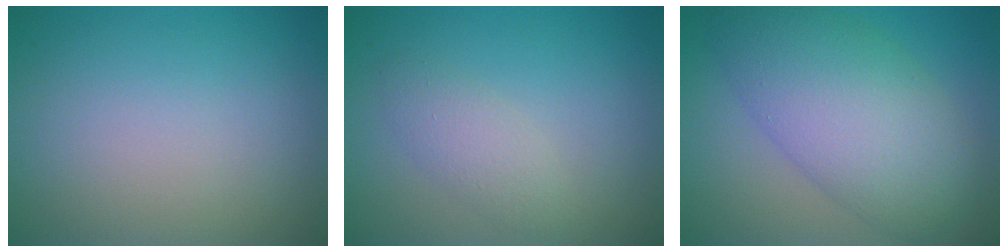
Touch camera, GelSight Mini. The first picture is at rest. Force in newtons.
{"total": 2.2, "press": 2.2, "slide": 0.2}
{"total": 7.2, "press": 7.2, "slide": 0.3}